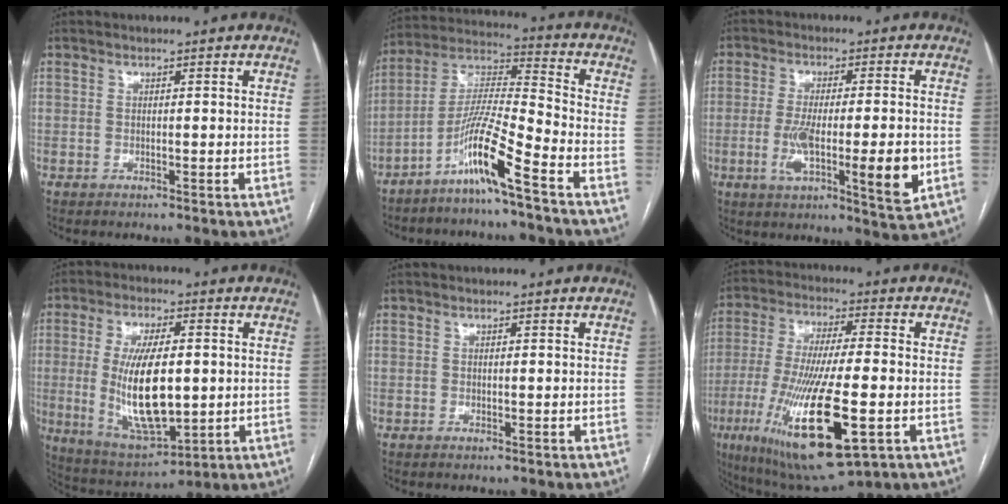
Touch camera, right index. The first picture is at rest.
{"total": 11.5, "force": [-7.1, -1.0, 9.0], "torque": [-0.183, -0.003, -0.139]}
{"total": 12.8, "force": [-2.9, 1.9, 12.4], "torque": [-0.206, -0.019, -0.045]}
{"total": 15.0, "force": [-0.2, 5.3, 14.0], "torque": [-0.275, -0.008, 0.010]}
{"total": 0.0}
{"total": 20.8, "force": [-6.5, 3.7, 19.4], "torque": [-0.390, -0.043, -0.103]}